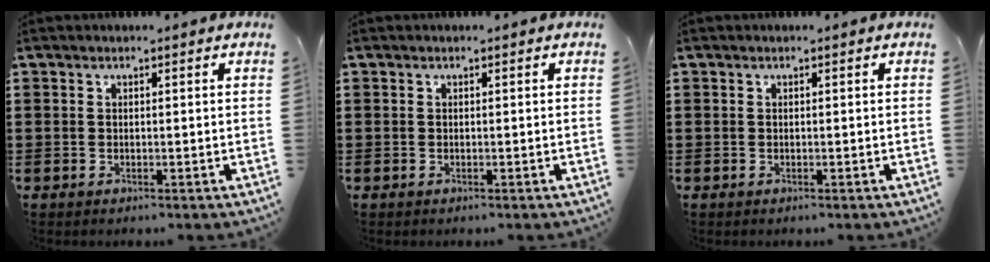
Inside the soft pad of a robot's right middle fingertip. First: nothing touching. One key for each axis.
{"total": 0.0}
{"total": 0.0}